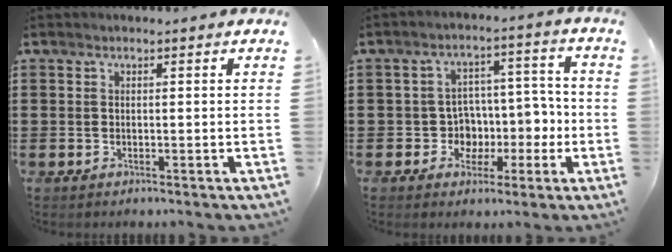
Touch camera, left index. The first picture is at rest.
{"total": 6.1, "force": [-0.9, 5.7, 1.9], "torque": [-0.040, -0.003, -0.014]}